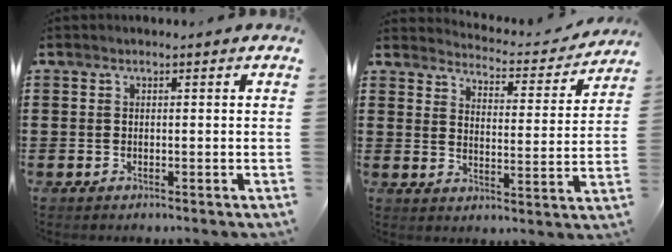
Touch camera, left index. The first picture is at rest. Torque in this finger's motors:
{"motor_torque": [0.94, -1.19, 0.32, 0.03]}